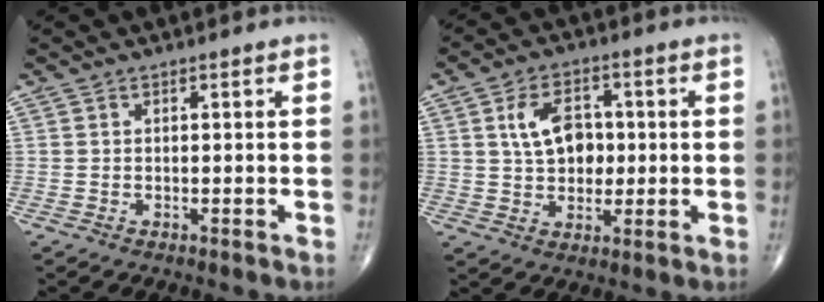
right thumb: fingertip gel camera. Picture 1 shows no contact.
{"total": 9.3, "force": [1.5, 6.4, 6.6], "torque": [-0.089, 0.004, 0.024]}